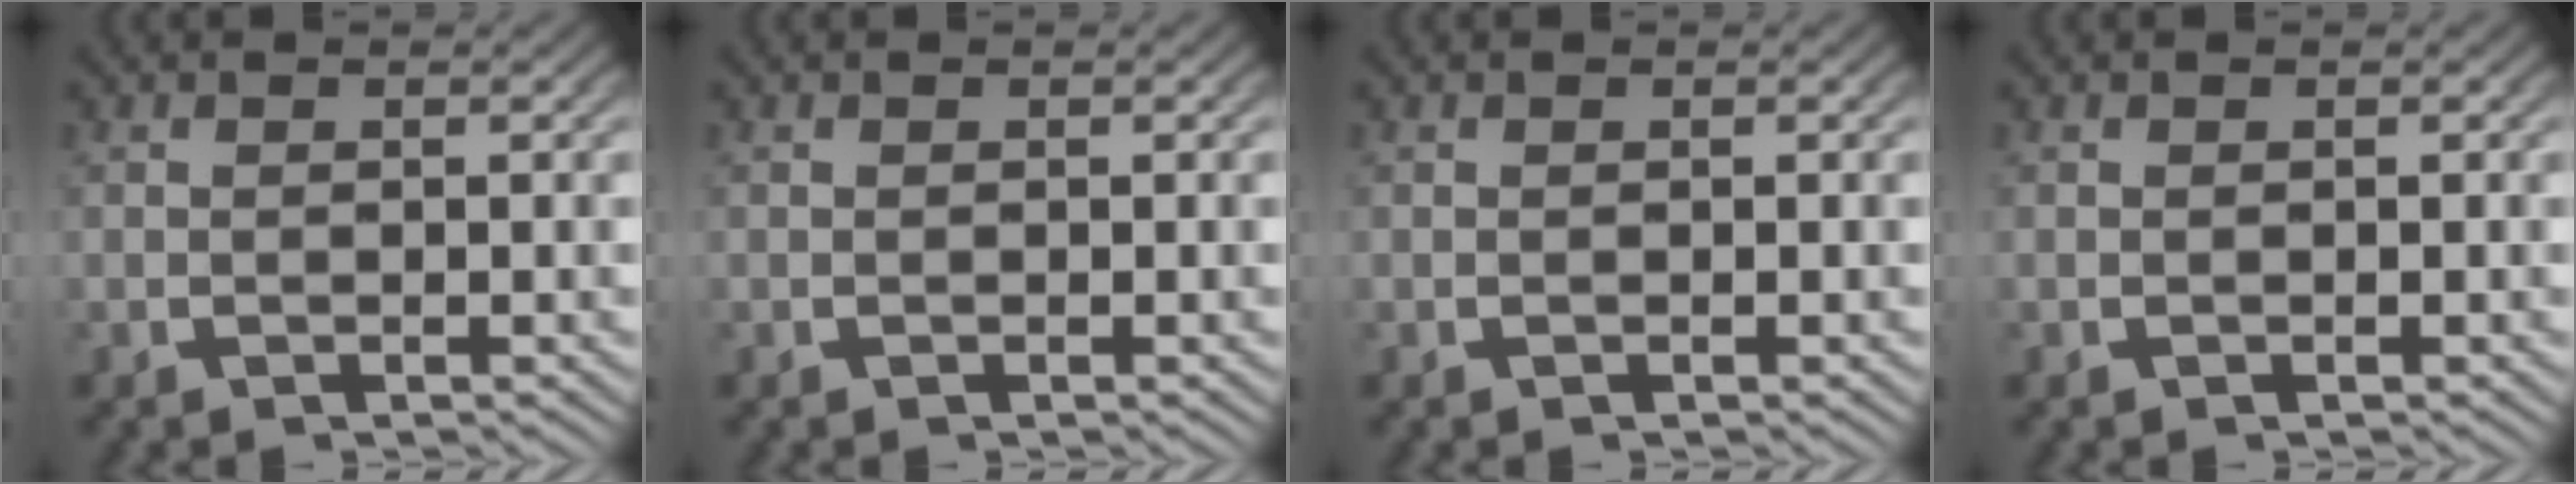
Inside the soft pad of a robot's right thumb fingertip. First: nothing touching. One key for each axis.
{"total": 0.0}
{"total": 0.0}
{"total": 0.0}